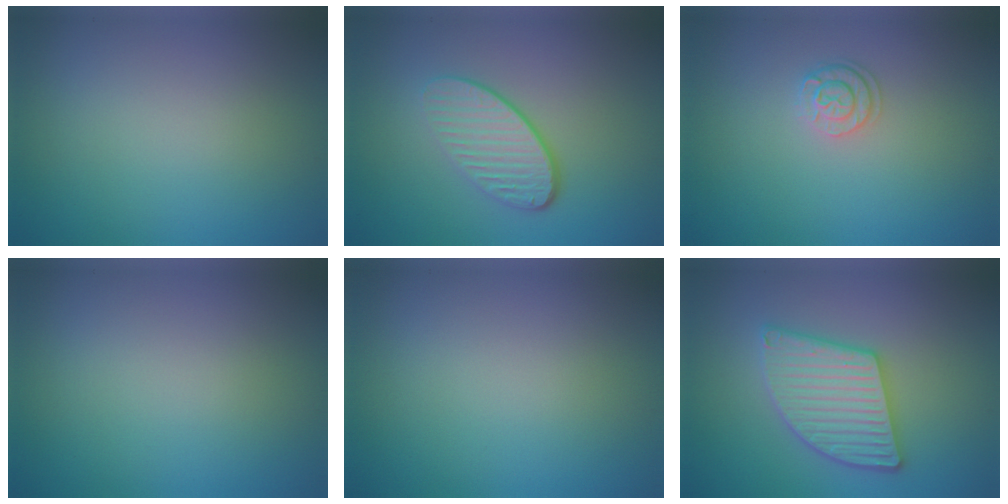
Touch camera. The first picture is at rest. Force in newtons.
{"total": 4.1, "press": 3.0, "slide": 2.8}
{"total": 1.9, "press": 1.7, "slide": 0.9}
{"total": 0.0}
{"total": 0.0}
{"total": 5.4, "press": 5.4, "slide": 0.6}